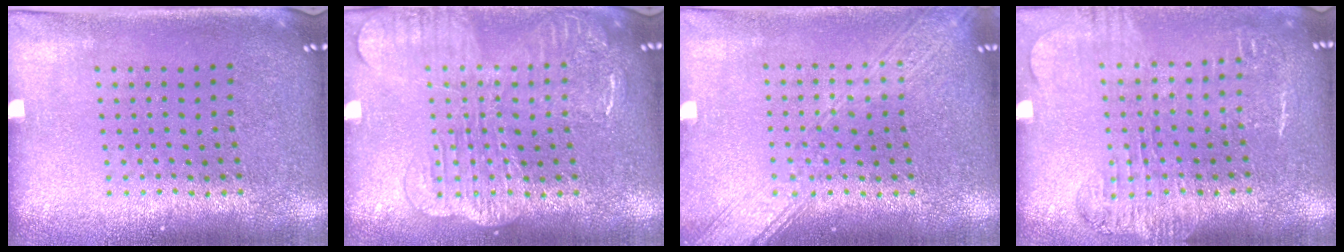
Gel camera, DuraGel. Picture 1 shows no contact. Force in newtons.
{"total": 3.7, "press": 3.6, "slide": 0.5}
{"total": 3.5, "press": 3.5, "slide": 0.5}
{"total": 1.7, "press": 1.5, "slide": 0.8}